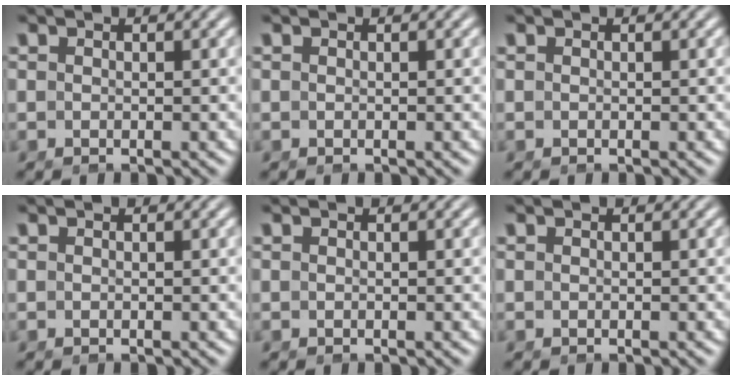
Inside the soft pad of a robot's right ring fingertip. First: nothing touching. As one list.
[{"total": 0.0}, {"total": 0.0}, {"total": 0.0}, {"total": 0.0}, {"total": 0.0}]